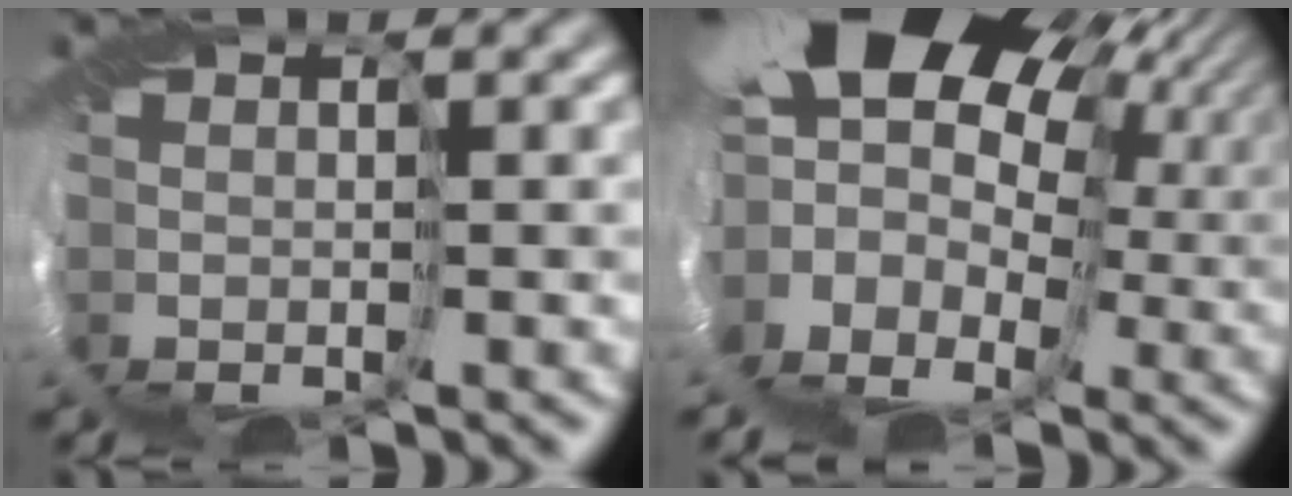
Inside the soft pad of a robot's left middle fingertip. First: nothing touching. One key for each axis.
{"total": 15.6, "fx": 5.8, "fy": 10.5, "fz": 9.9, "tx": -0.198, "ty": 0.016, "tz": 0.085}